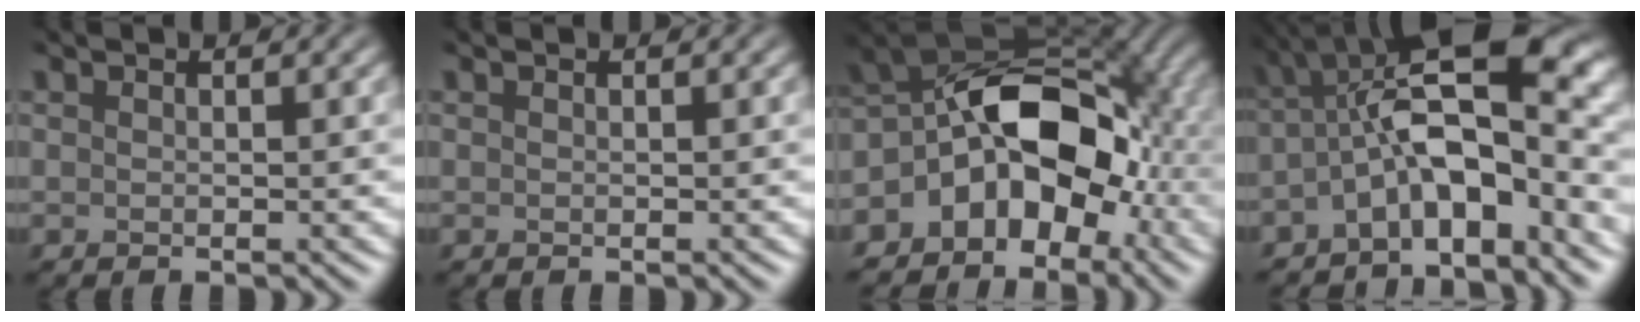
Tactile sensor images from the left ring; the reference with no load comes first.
{"total": 0.0}
{"total": 9.2, "force": [-4.3, 5.7, 5.8], "torque": [-0.080, 0.012, -0.082]}
{"total": 9.9, "force": [-3.0, 3.9, 8.5], "torque": [-0.148, 0.016, -0.059]}